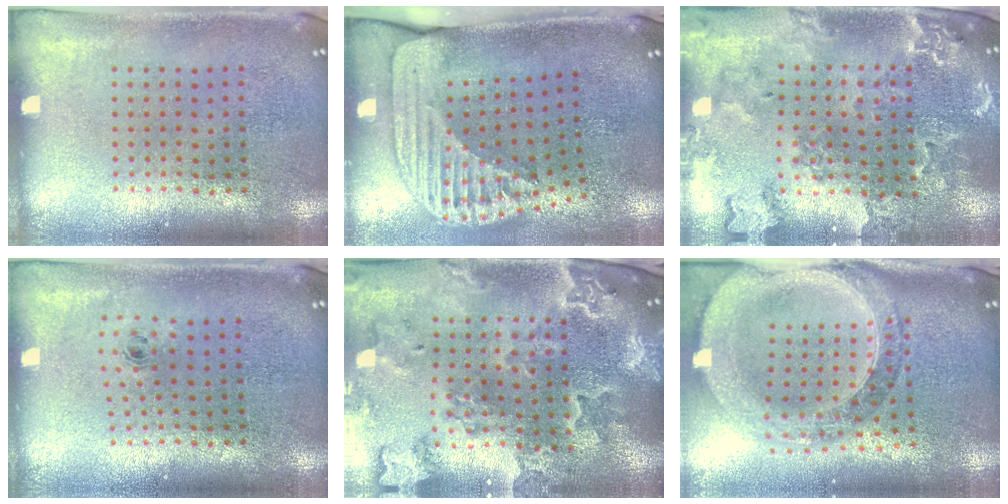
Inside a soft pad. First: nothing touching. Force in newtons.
{"total": 2.6, "press": 1.8, "slide": 1.9}
{"total": 1.9, "press": 1.9, "slide": 0.3}
{"total": 0.6, "press": 0.3, "slide": 0.6}
{"total": 3.1, "press": 2.9, "slide": 1.2}
{"total": 2.2, "press": 2.0, "slide": 0.9}